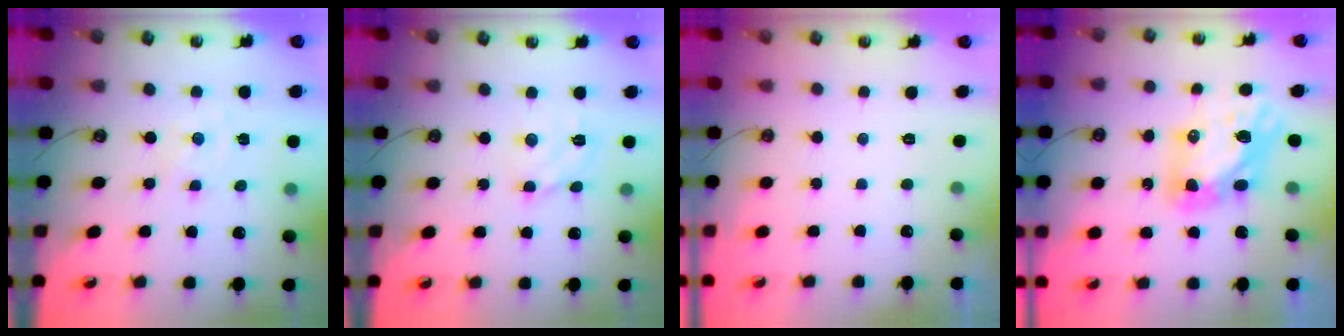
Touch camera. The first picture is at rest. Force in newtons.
{"total": 5.3, "press": 5.3, "slide": 0.3}
{"total": 0.0}
{"total": 10.8, "press": 10.7, "slide": 1.2}